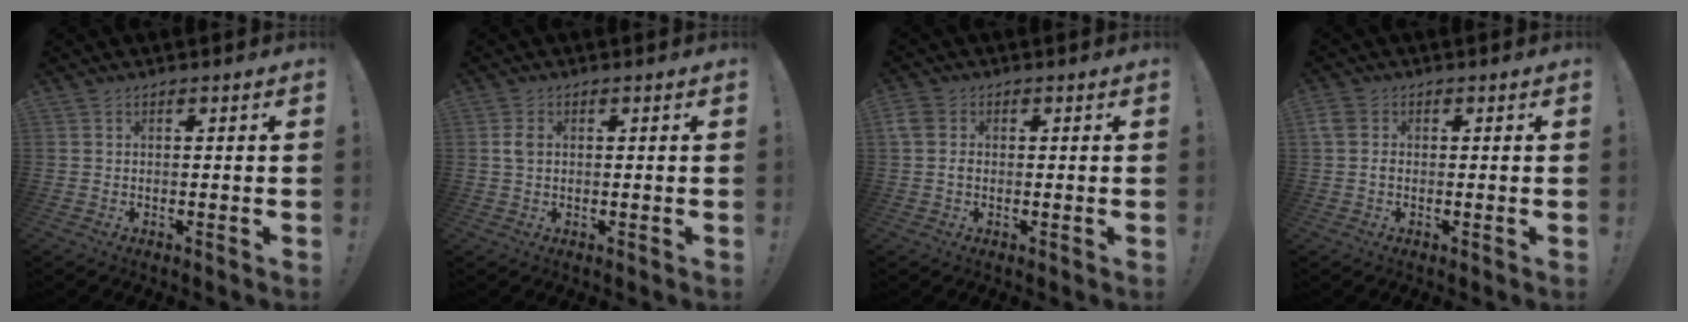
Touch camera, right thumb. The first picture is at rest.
{"total": 2.6, "force": [0.4, 1.8, 1.9], "torque": [-0.037, 0.006, 0.008]}
{"total": 3.2, "force": [-0.1, 2.6, 1.9], "torque": [-0.042, 0.005, -0.004]}
{"total": 2.8, "force": [-0.4, 2.1, 1.7], "torque": [-0.038, 0.005, -0.008]}